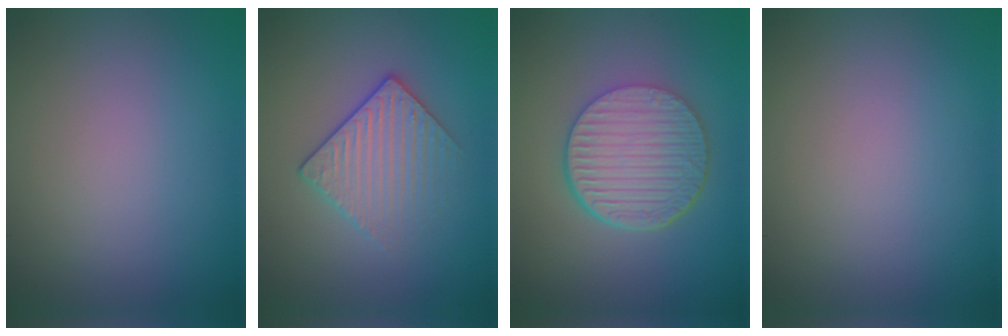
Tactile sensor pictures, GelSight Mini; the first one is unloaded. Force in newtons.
{"total": 3.1, "press": 2.9, "slide": 1.1}
{"total": 7.0, "press": 4.7, "slide": 5.2}
{"total": 0.0}